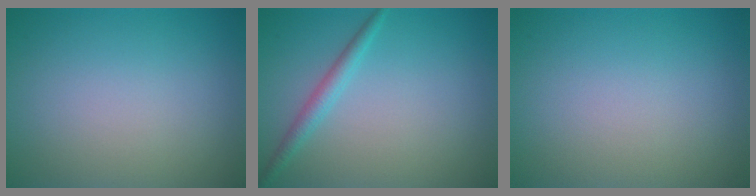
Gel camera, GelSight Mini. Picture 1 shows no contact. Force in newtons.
{"total": 1.8, "press": 1.8, "slide": 0.1}
{"total": 0.0}